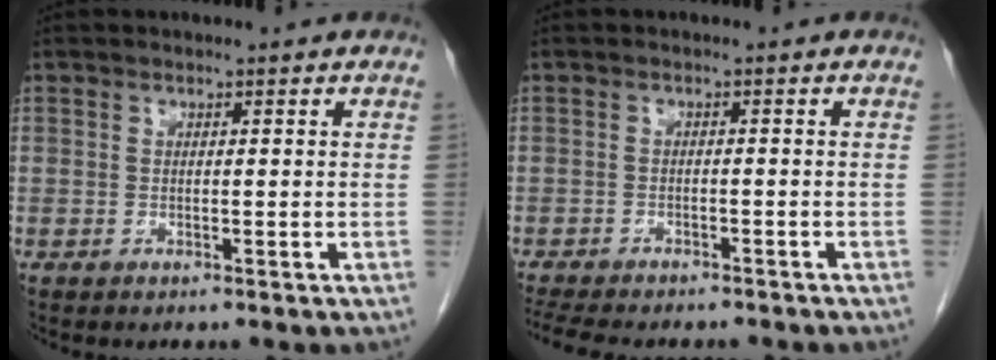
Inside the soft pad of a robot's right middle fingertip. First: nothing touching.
{"total": 12.2, "force": [-10.4, 3.5, 5.4], "torque": [-0.102, -0.007, -0.139]}